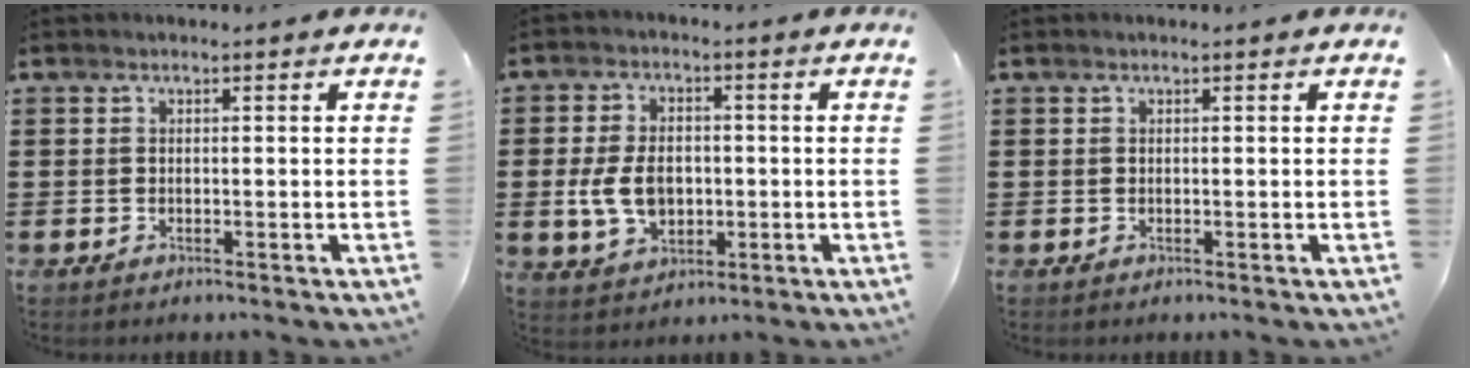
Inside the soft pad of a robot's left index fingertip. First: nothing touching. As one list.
[{"total": 7.2, "force": [-0.8, 5.0, 5.1], "torque": [-0.109, 0.004, -0.018]}, {"total": 0.0}]